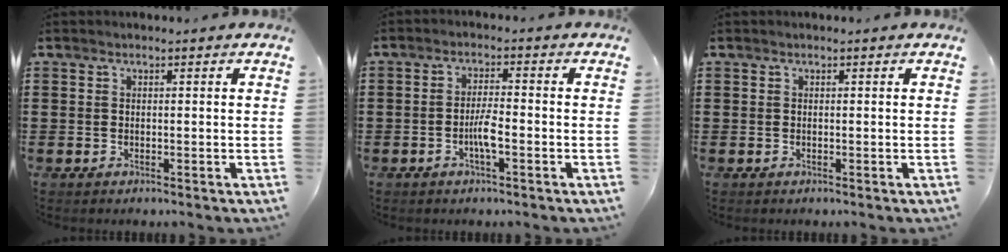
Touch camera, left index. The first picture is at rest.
{"total": 3.9, "force": [-1.3, 0.6, 3.6], "torque": [-0.076, -0.003, -0.029]}
{"total": 0.0}